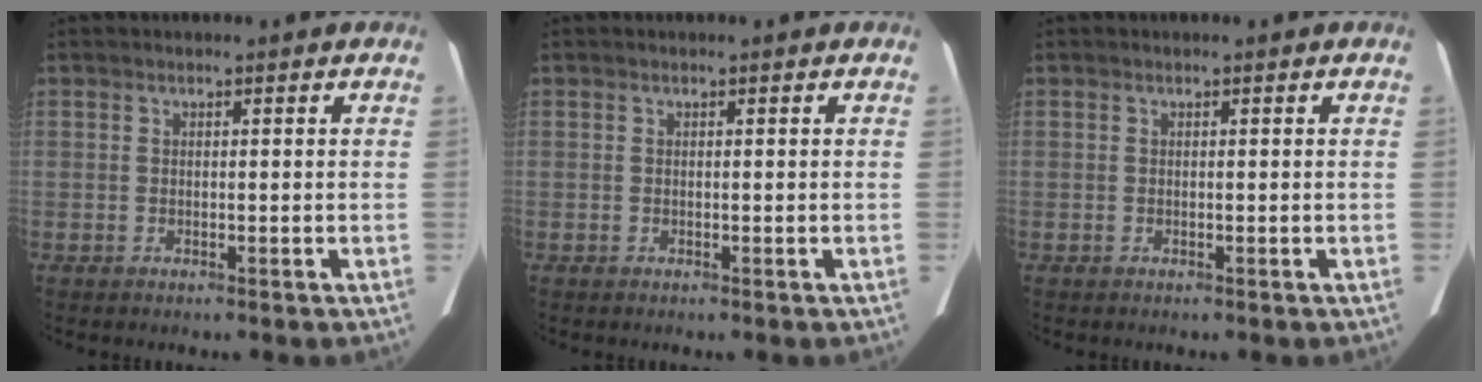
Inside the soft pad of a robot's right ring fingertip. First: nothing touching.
{"total": 0.0}
{"total": 0.0}